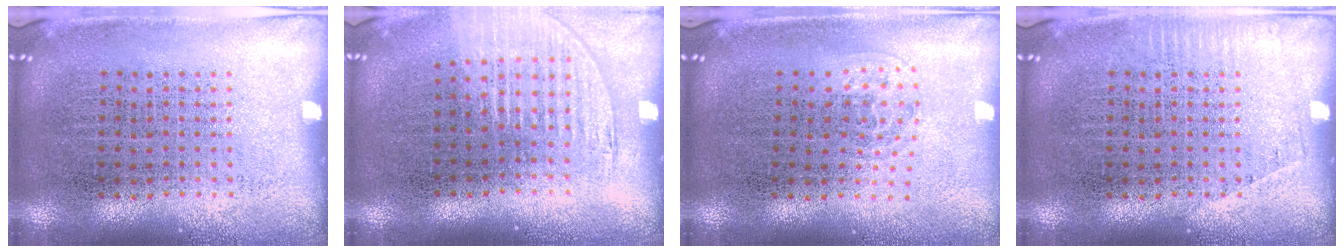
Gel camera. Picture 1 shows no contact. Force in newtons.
{"total": 1.2, "press": 1.1, "slide": 0.5}
{"total": 1.1, "press": 0.7, "slide": 0.8}
{"total": 0.7, "press": 0.7, "slide": 0.2}